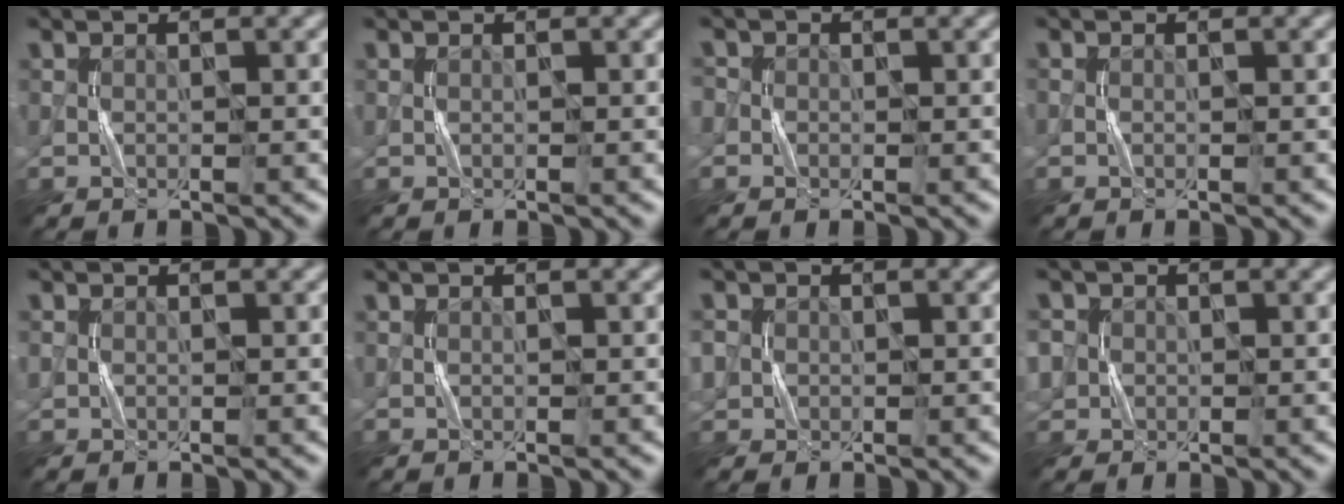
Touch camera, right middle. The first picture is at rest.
{"total": 0.0}
{"total": 1.3, "force": [0.1, 1.2, 0.3], "torque": [-0.002, 0.001, -0.012]}
{"total": 0.0}
{"total": 0.7, "force": [0.0, 0.7, 0.2], "torque": [-0.002, 0.000, -0.003]}
{"total": 0.0}
{"total": 2.4, "force": [0.2, 2.3, 0.7], "torque": [-0.018, 0.010, -0.001]}
{"total": 3.8, "force": [0.6, 3.5, 1.2], "torque": [-0.028, 0.022, -0.009]}